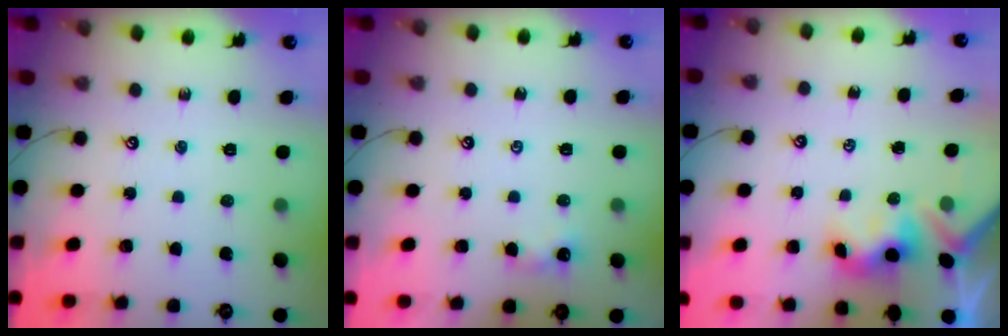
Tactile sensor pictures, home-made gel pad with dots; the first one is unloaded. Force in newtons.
{"total": 2.4, "press": 2.4, "slide": 0.4}
{"total": 4.0, "press": 4.0, "slide": 0.2}